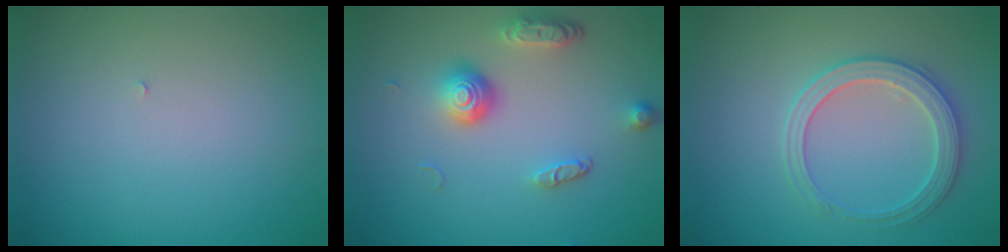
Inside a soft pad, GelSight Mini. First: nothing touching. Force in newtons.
{"total": 3.8, "press": 2.9, "slide": 2.5}
{"total": 3.3, "press": 3.2, "slide": 0.4}